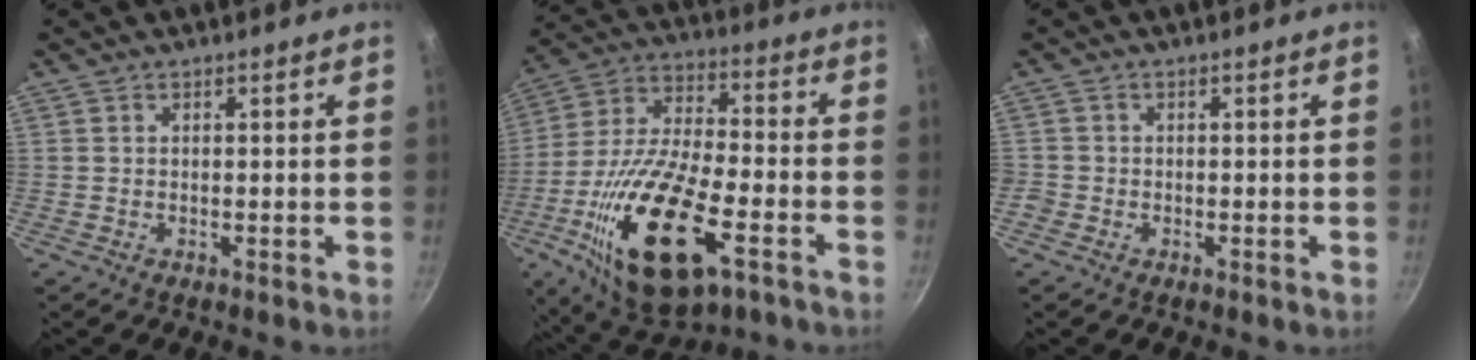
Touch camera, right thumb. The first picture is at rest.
{"total": 24.4, "force": [-9.3, 10.2, 20.1], "torque": [-0.381, 0.016, -0.168]}
{"total": 1.4, "force": [-0.8, 1.1, 0.3], "torque": [-0.009, 0.001, -0.019]}